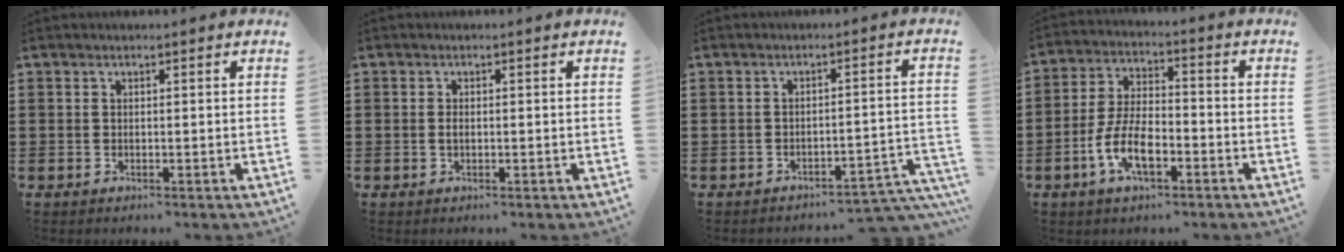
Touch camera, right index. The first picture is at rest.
{"total": 1.0, "force": [-0.1, 0.5, 0.9], "torque": [-0.020, 0.000, -0.003]}
{"total": 3.5, "force": [-3.2, 0.1, 1.4], "torque": [-0.028, -0.006, -0.067]}
{"total": 8.4, "force": [-3.5, 3.6, 6.8], "torque": [-0.161, -0.007, -0.072]}